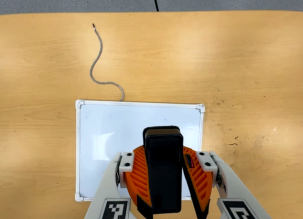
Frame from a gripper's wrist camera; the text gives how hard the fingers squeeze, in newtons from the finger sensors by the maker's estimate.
{"total": 8.3, "left": 9.0, "right": 7.7}